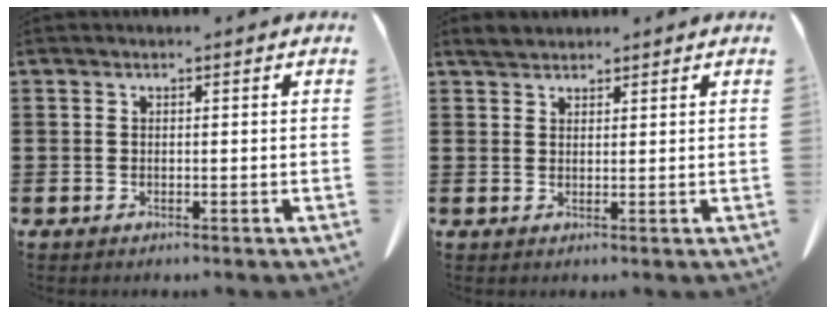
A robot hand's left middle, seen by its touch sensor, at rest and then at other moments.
{"total": 2.1, "force": [2.0, 0.6, 0.5], "torque": [-0.016, 0.002, 0.041]}